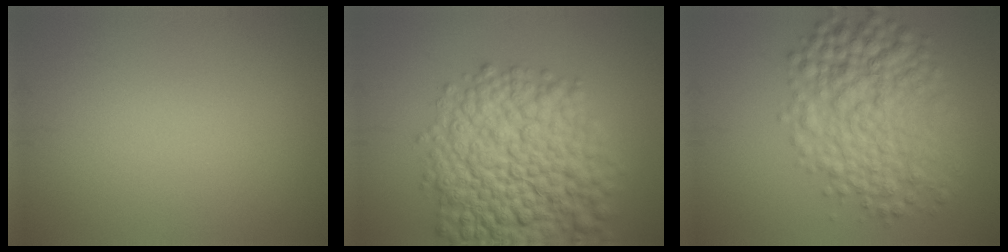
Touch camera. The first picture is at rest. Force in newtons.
{"total": 12.8, "press": 12.8, "slide": 0.5}
{"total": 8.4, "press": 8.4, "slide": 0.0}